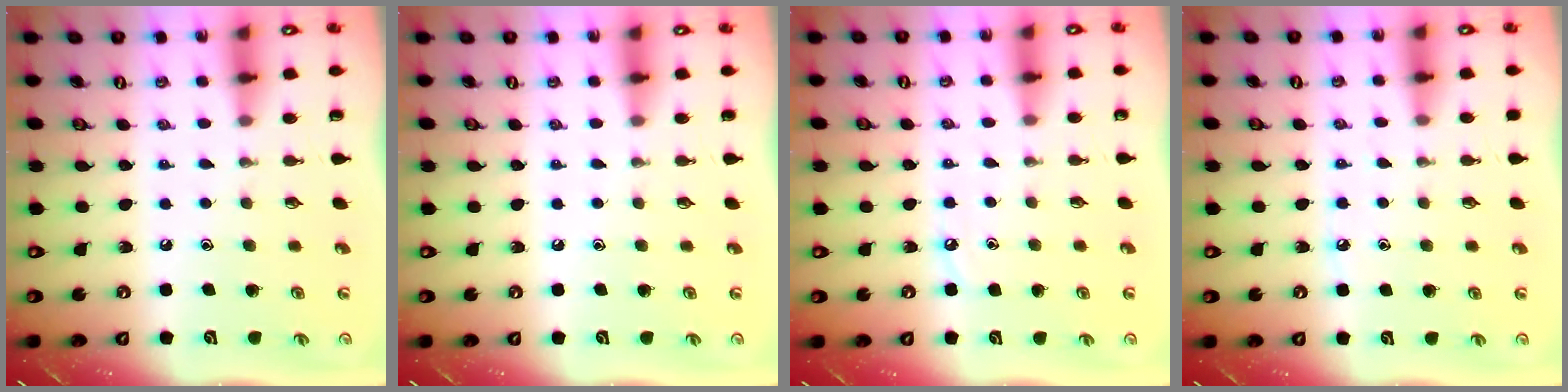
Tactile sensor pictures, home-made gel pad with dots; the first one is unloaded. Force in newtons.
{"total": 0.0}
{"total": 4.0, "press": 4.0, "slide": 0.2}
{"total": 4.3, "press": 4.2, "slide": 0.6}